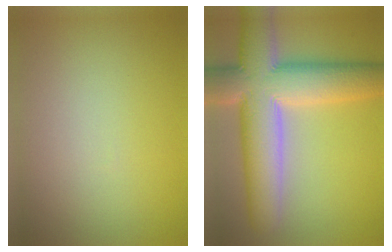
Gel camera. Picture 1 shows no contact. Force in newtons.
{"total": 12.0, "press": 12.0, "slide": 1.0}